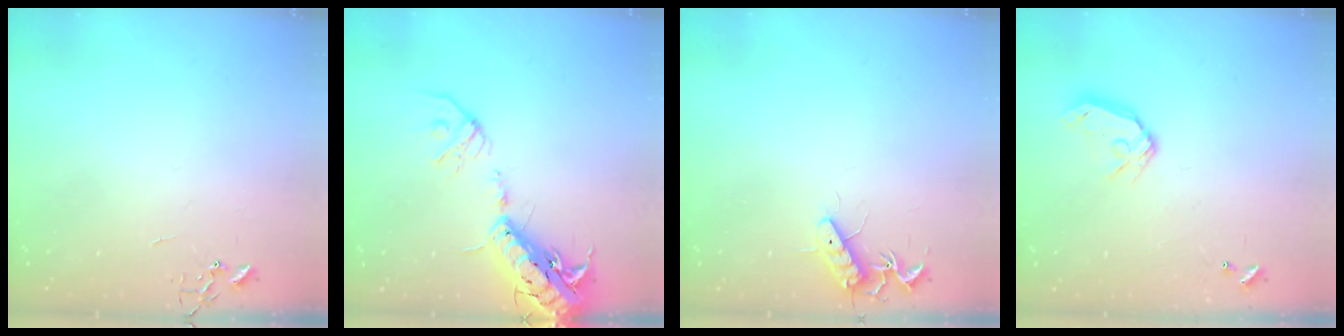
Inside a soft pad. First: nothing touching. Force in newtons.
{"total": 18.7, "press": 18.3, "slide": 3.9}
{"total": 11.5, "press": 11.5, "slide": 1.0}
{"total": 10.4, "press": 10.2, "slide": 1.6}